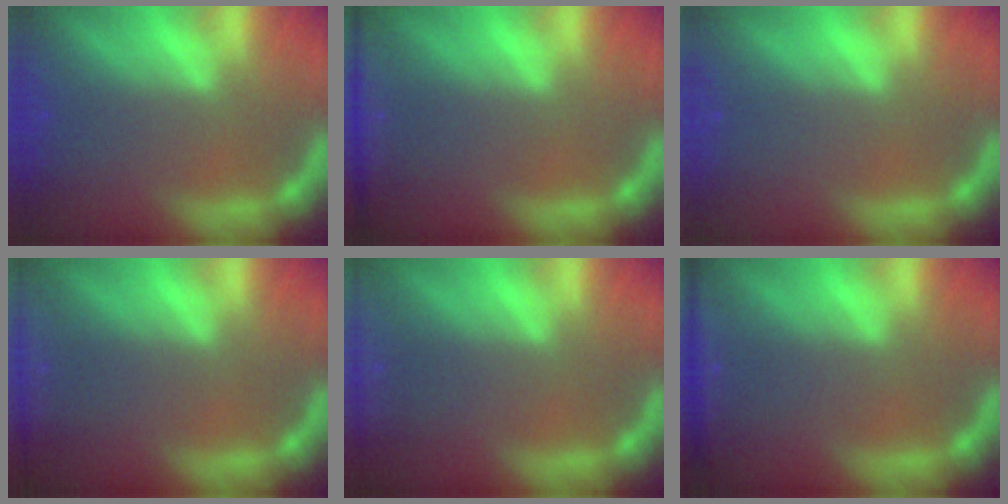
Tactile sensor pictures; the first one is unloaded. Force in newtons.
{"total": 5.0}
{"total": 0.0}
{"total": 8.0}
{"total": 9.0}
{"total": 3.0}